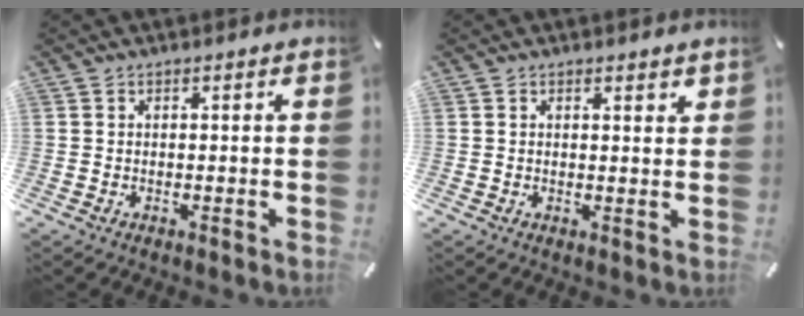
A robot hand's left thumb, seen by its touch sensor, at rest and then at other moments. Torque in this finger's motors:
{"motor_torque": [0.02, -0.20, 0.00, 0.12, -0.01]}